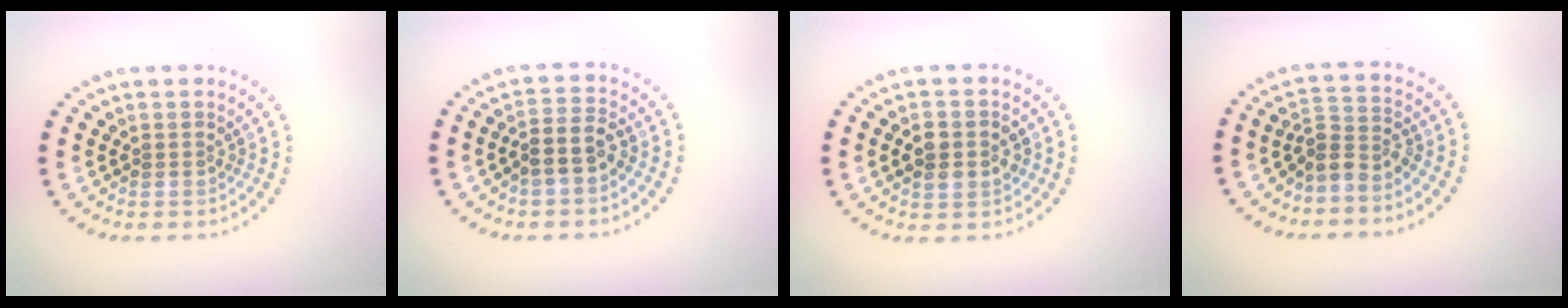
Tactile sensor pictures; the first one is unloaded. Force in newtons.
{"total": 2.6, "press": 2.3, "slide": 1.2}
{"total": 3.7, "press": 3.7, "slide": 0.1}
{"total": 2.7, "press": 2.0, "slide": 1.9}